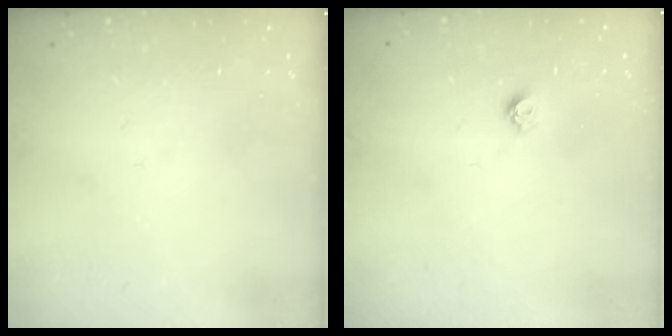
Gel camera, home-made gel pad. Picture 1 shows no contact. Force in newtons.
{"total": 4.3, "press": 4.2, "slide": 0.6}